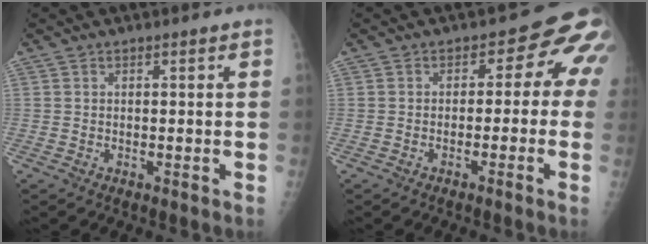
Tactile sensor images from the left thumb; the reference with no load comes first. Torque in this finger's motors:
{"motor_torque": [0.34, 1.65, 0.39, 0.24, 0.03]}